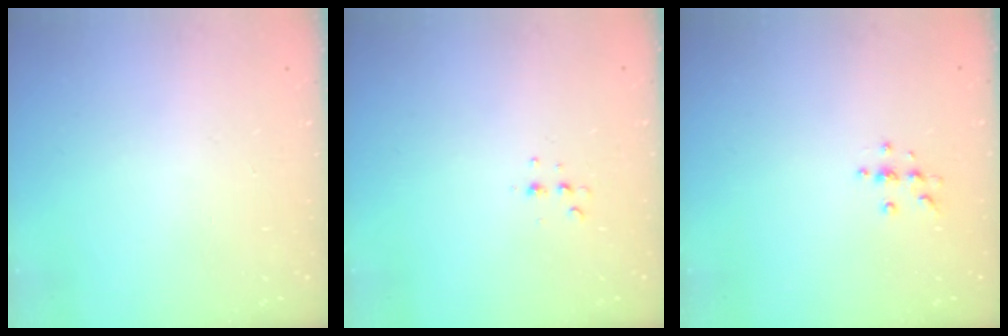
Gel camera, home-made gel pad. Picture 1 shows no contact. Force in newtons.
{"total": 3.9, "press": 3.8, "slide": 1.1}
{"total": 4.7, "press": 4.6, "slide": 0.5}